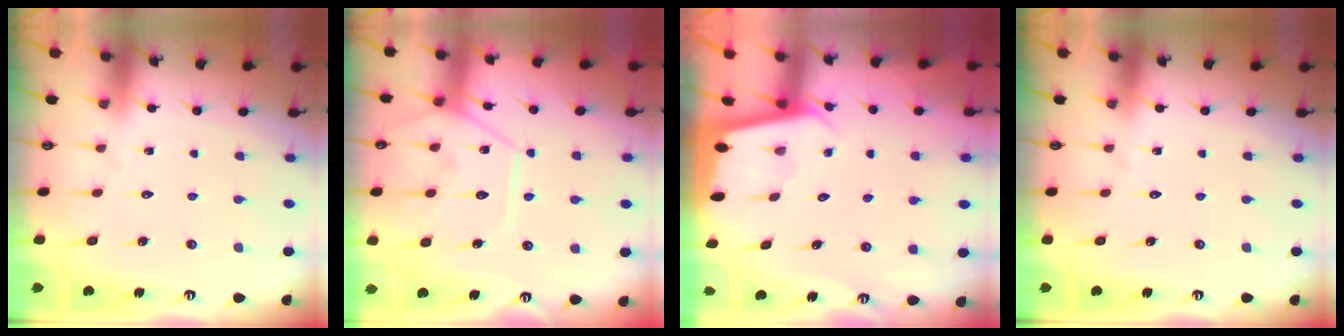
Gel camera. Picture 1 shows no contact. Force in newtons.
{"total": 12.0, "press": 11.9, "slide": 1.4}
{"total": 2.1, "press": 2.1, "slide": 0.1}
{"total": 0.0}